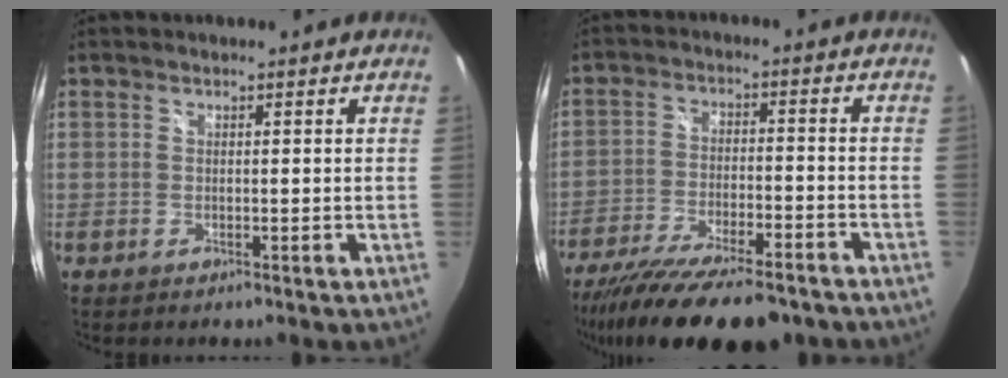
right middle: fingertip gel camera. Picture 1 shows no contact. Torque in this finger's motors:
{"motor_torque": [1.08, -1.06, 0.32, 0.12]}